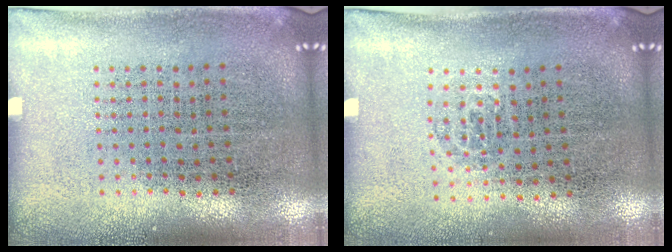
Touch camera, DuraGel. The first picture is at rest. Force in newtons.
{"total": 0.6, "press": 0.4, "slide": 0.5}